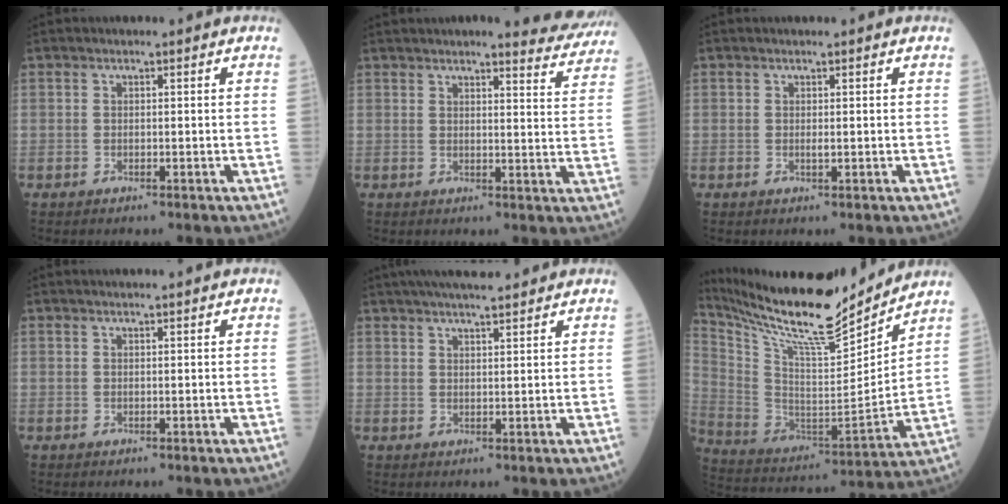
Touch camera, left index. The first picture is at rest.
{"total": 8.4, "force": [8.0, 0.6, 2.3], "torque": [-0.017, -0.023, 0.079]}
{"total": 0.6, "force": [0.1, 0.0, 0.6], "torque": [-0.013, -0.001, 0.002]}
{"total": 2.9, "force": [2.7, -0.1, 1.0], "torque": [-0.011, 0.015, 0.034]}
{"total": 9.8, "force": [8.4, 1.2, 4.9], "torque": [-0.076, 0.028, 0.122]}
{"total": 22.8, "force": [20.6, 2.4, 9.4], "torque": [-0.200, -0.031, 0.349]}